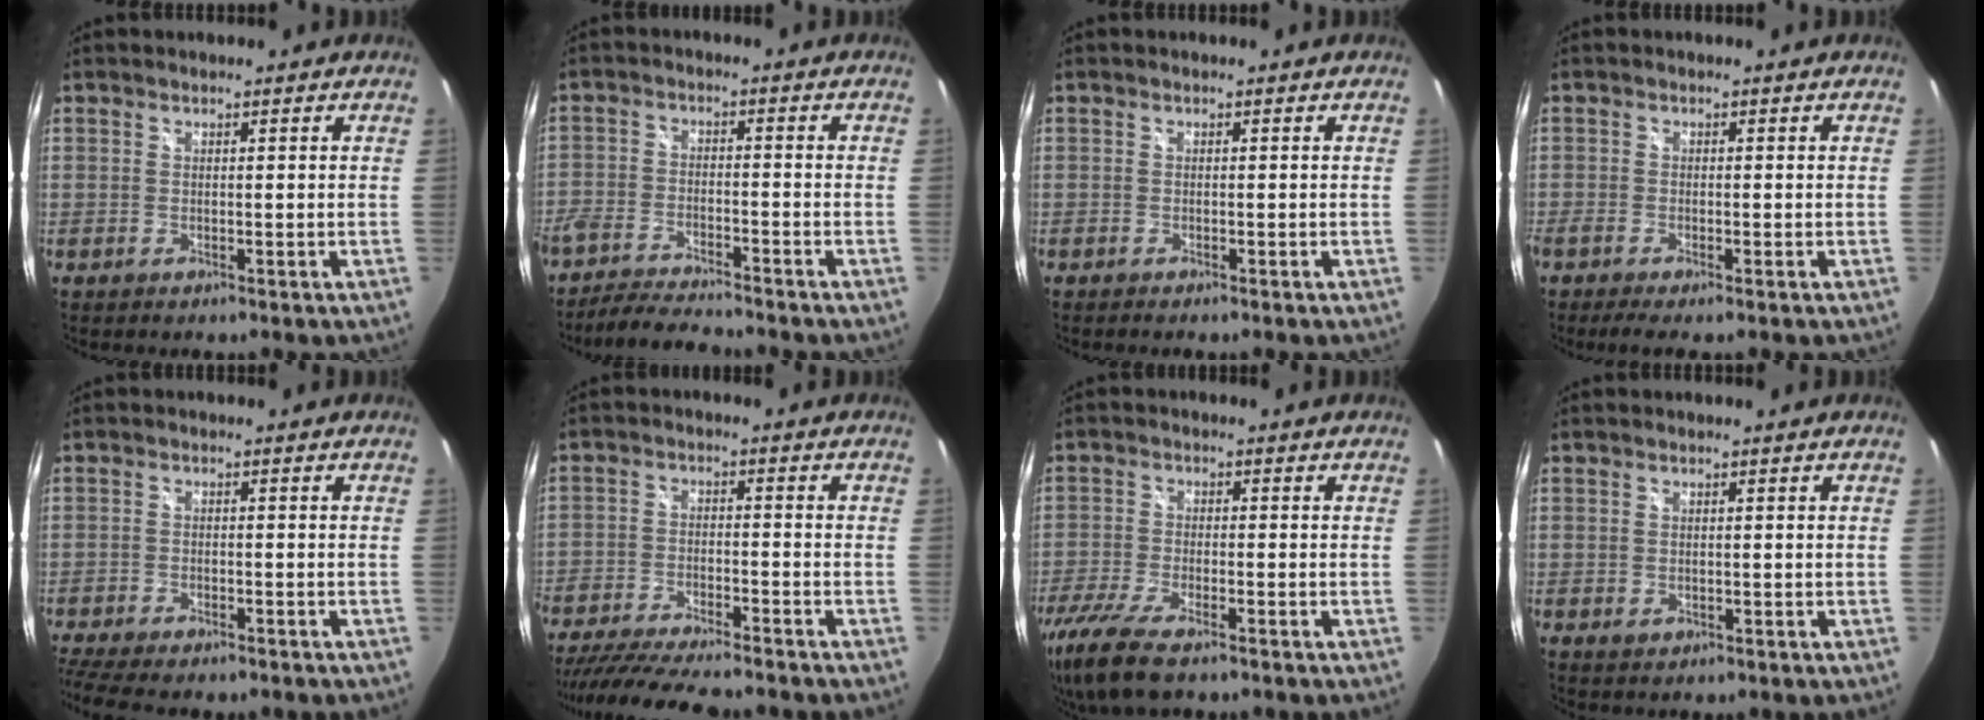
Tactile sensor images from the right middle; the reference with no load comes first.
{"total": 9.2, "force": [-8.2, 1.7, 3.7], "torque": [-0.102, -0.011, -0.147]}
{"total": 1.0, "force": [-0.9, 0.2, 0.4], "torque": [-0.010, -0.006, -0.017]}
{"total": 3.0, "force": [-2.3, 0.0, 1.8], "torque": [-0.042, -0.013, -0.044]}
{"total": 10.5, "force": [-8.8, 2.6, 5.1], "torque": [-0.125, -0.037, -0.144]}
{"total": 16.9, "force": [-14.4, 3.5, 8.1], "torque": [-0.173, -0.033, -0.242]}
{"total": 12.8, "force": [-9.1, 3.8, 8.2], "torque": [-0.193, -0.052, -0.171]}
{"total": 1.1, "force": [-0.3, 0.9, 0.5], "torque": [-0.007, -0.004, -0.006]}